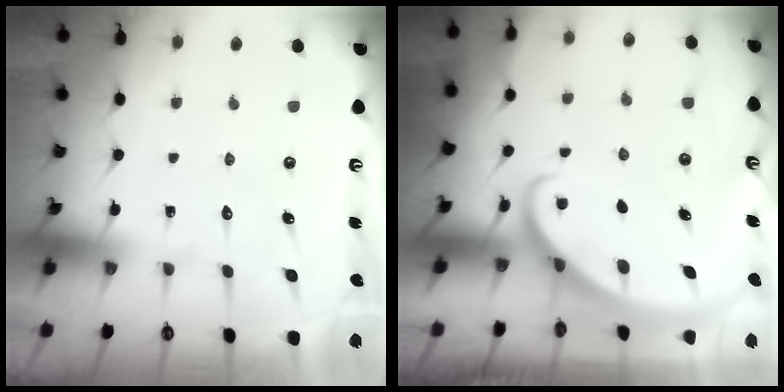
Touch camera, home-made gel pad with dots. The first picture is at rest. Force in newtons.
{"total": 2.7, "press": 2.7, "slide": 0.2}